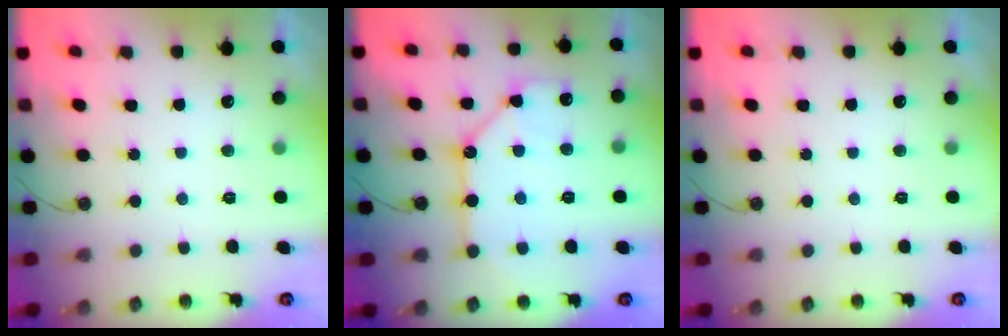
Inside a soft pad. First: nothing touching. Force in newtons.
{"total": 12.8, "press": 12.8, "slide": 1.2}
{"total": 0.0}